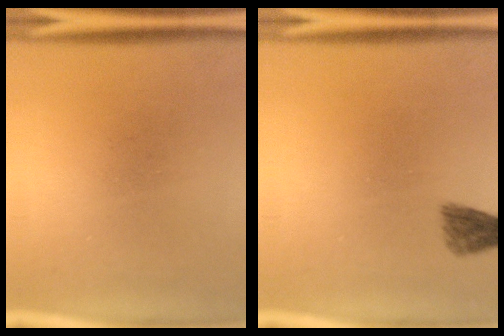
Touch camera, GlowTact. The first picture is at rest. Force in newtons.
{"total": 2.4}